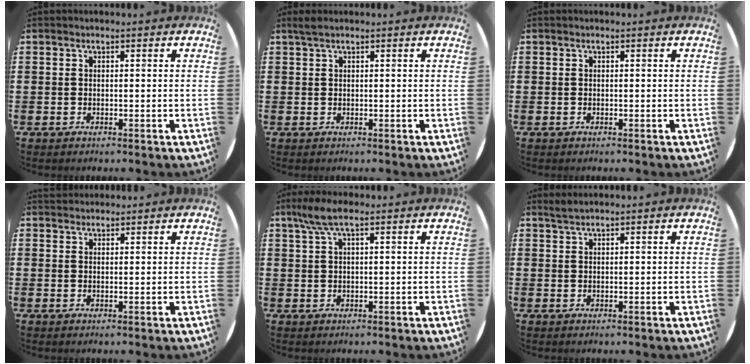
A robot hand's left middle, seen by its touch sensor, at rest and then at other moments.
{"total": 0.8, "force": [0.6, 0.0, 0.5], "torque": [-0.012, 0.002, 0.012]}
{"total": 0.0}
{"total": 1.3, "force": [1.2, 0.3, -0.2], "torque": [0.003, 0.002, 0.024]}
{"total": 3.8, "force": [2.3, 0.8, 3.0], "torque": [-0.063, 0.006, 0.039]}
{"total": 1.2, "force": [1.1, -0.1, 0.4], "torque": [-0.009, 0.001, 0.020]}